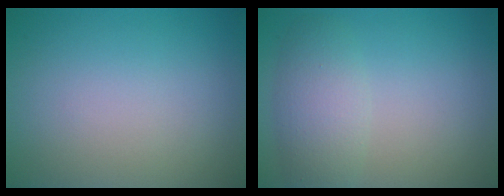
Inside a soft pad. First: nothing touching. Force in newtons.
{"total": 3.2, "press": 3.2, "slide": 0.1}